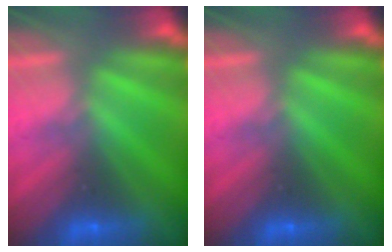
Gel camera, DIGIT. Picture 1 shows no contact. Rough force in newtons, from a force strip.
{"total": 0.0}